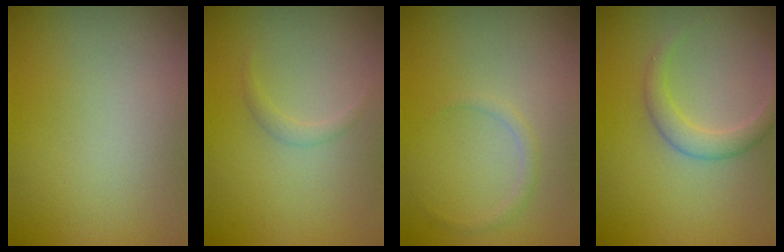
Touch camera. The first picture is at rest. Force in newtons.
{"total": 0.8, "press": 0.8, "slide": 0.1}
{"total": 0.8, "press": 0.8, "slide": 0.1}
{"total": 2.3, "press": 2.3, "slide": 0.1}